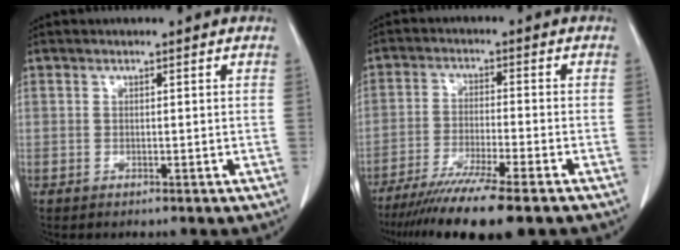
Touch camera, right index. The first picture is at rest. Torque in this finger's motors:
{"motor_torque": [1.36, -0.78, 0.79, 0.21]}